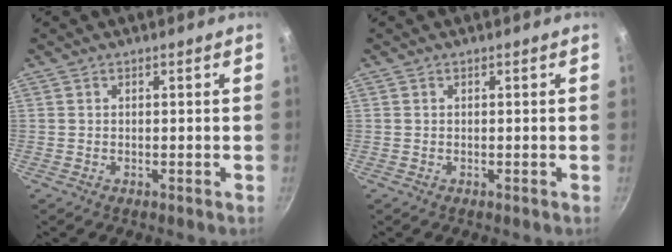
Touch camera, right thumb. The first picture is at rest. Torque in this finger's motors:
{"motor_torque": [0.00, 0.00, -0.01, 0.14, 0.00]}